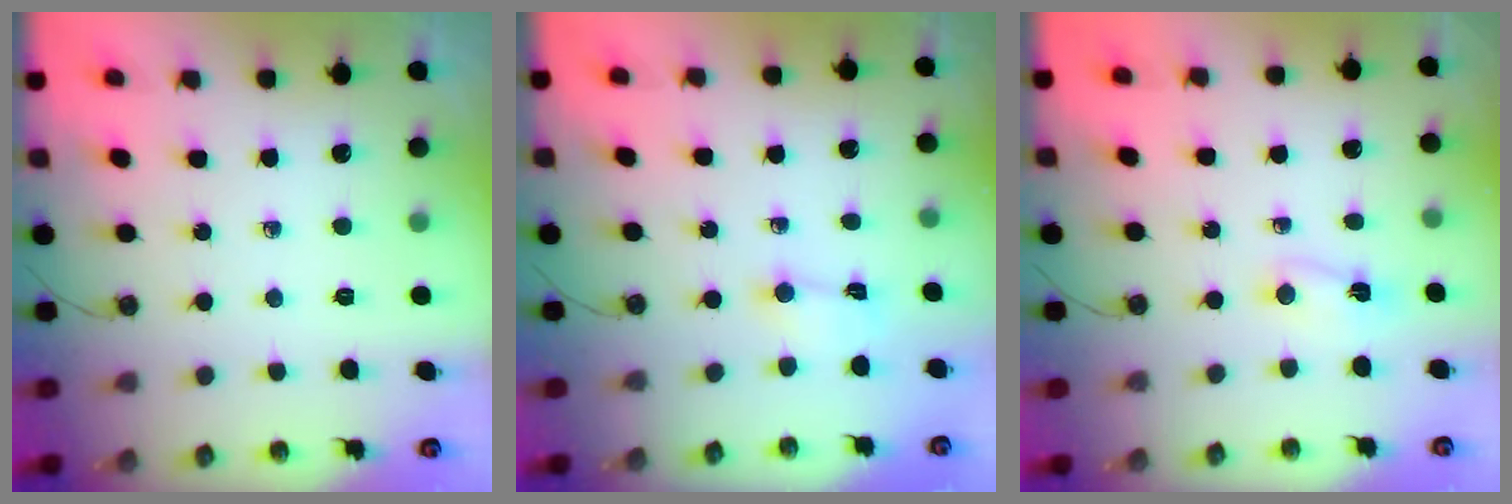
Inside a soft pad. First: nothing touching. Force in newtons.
{"total": 1.5, "press": 1.4, "slide": 0.6}
{"total": 2.0, "press": 1.6, "slide": 1.2}